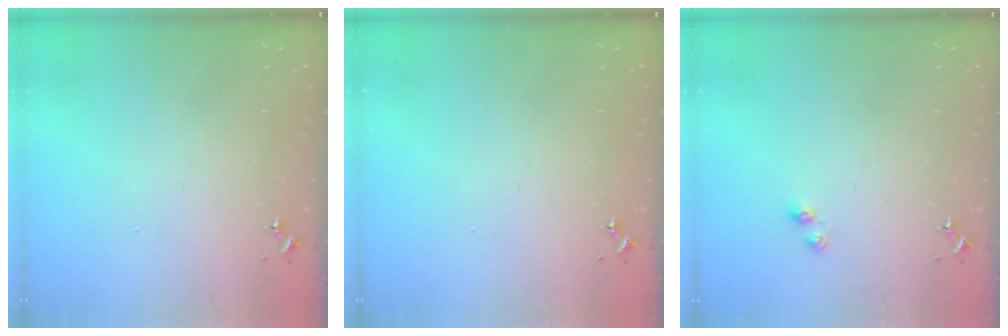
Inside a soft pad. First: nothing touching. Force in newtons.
{"total": 0.0}
{"total": 3.8, "press": 3.8, "slide": 0.3}